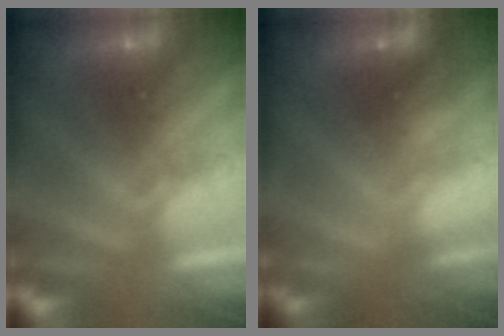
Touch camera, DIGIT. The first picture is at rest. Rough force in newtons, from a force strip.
{"total": 1.9}